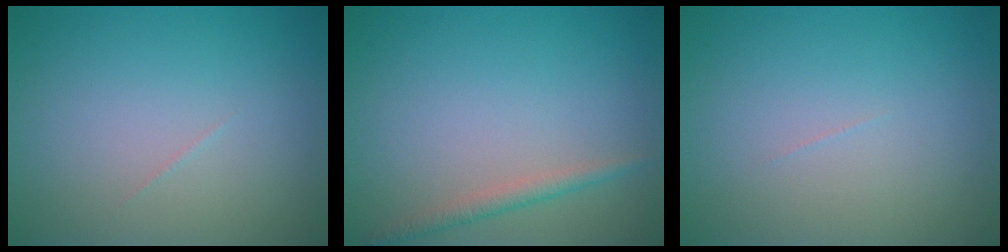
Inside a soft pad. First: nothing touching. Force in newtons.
{"total": 1.6, "press": 1.6, "slide": 0.0}
{"total": 0.0}